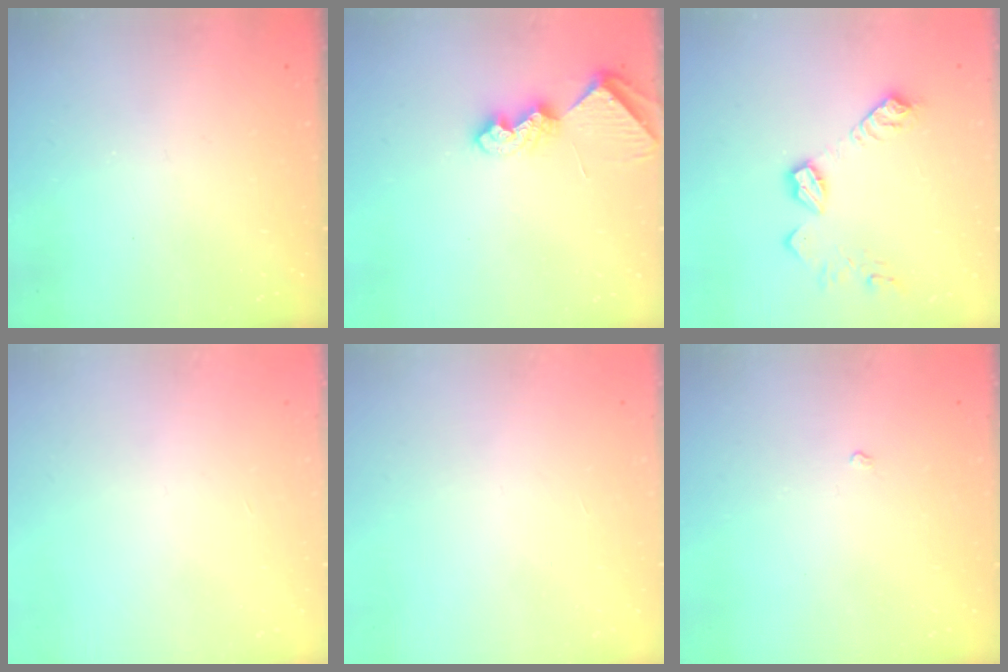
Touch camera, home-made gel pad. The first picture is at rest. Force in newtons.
{"total": 7.6, "press": 7.6, "slide": 0.2}
{"total": 11.3, "press": 11.3, "slide": 0.6}
{"total": 0.0}
{"total": 0.0}
{"total": 2.3, "press": 2.3, "slide": 0.3}